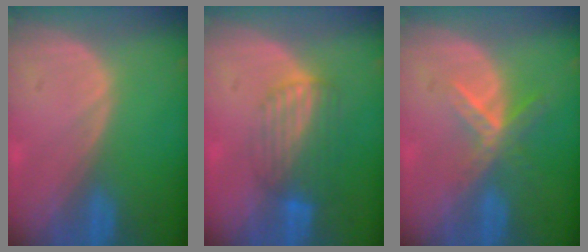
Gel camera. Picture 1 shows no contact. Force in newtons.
{"total": 7.0, "press": 5.9, "slide": 3.8}
{"total": 5.7, "press": 5.0, "slide": 2.8}